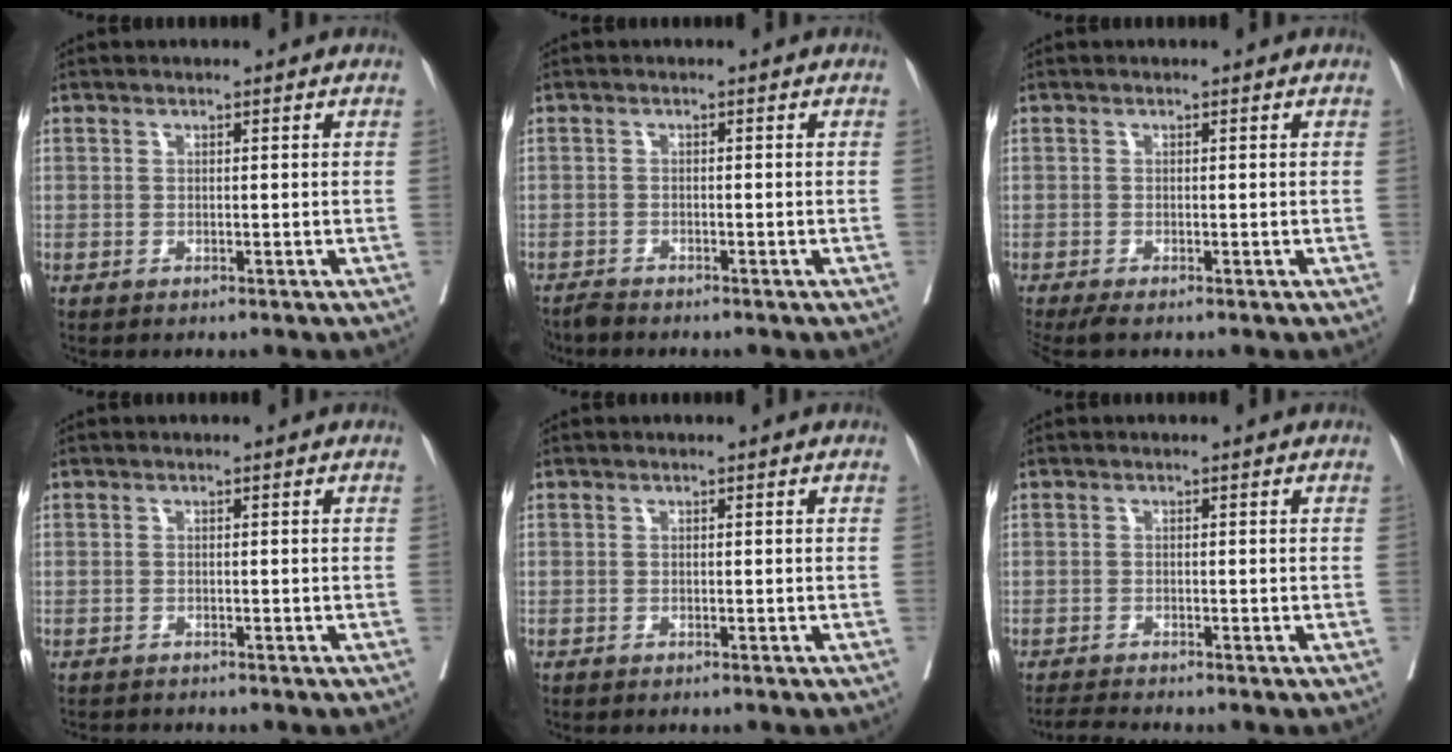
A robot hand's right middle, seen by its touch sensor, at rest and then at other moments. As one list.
[{"total": 2.0, "force": [-2.0, 0.1, -0.2], "torque": [0.008, -0.008, -0.037]}, {"total": 2.5, "force": [-1.9, 0.2, 1.6], "torque": [-0.032, -0.010, -0.039]}, {"total": 2.5, "force": [-2.4, 0.3, 0.4], "torque": [-0.005, -0.007, -0.037]}, {"total": 0.9, "force": [-0.9, 0.2, 0.3], "torque": [-0.005, -0.001, -0.014]}, {"total": 2.7, "force": [-2.6, -0.7, 0.6], "torque": [-0.013, -0.015, -0.047]}]